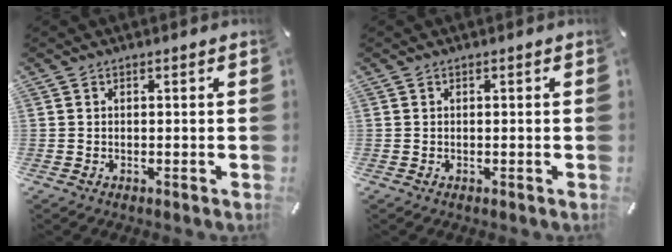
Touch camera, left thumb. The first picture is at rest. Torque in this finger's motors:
{"motor_torque": [0.05, 0.10, 0.13, -0.25, 0.00]}